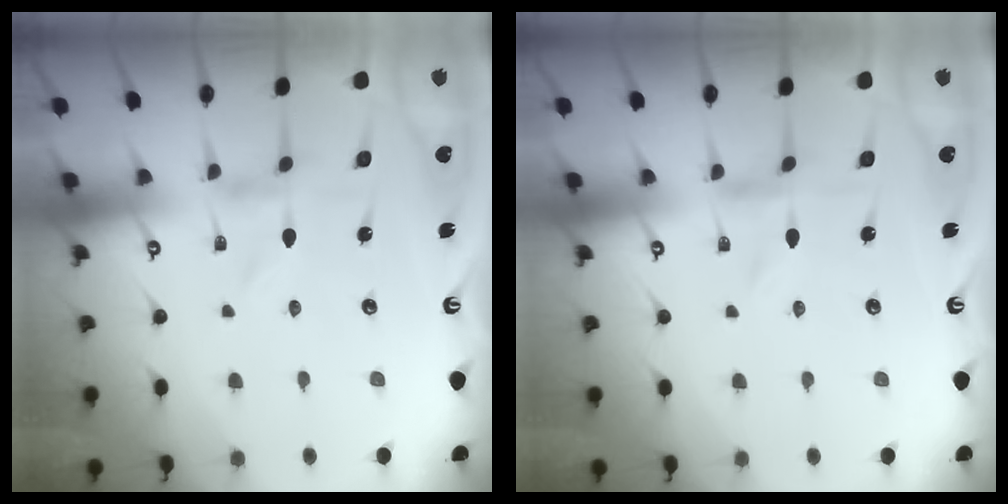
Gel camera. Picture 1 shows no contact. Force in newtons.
{"total": 0.0}